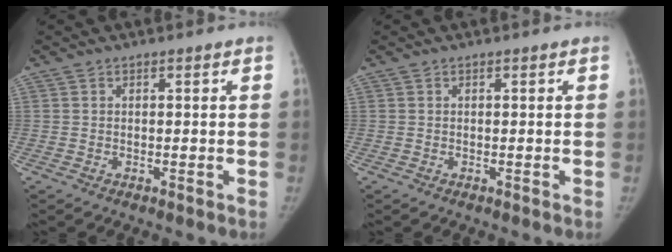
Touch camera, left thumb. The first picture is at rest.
{"total": 0.0}